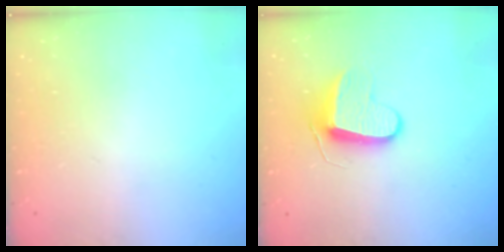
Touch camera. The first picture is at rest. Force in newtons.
{"total": 8.8, "press": 8.8, "slide": 0.2}